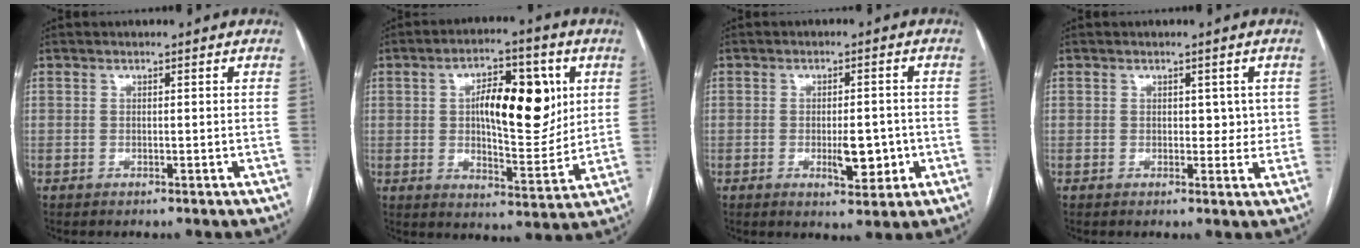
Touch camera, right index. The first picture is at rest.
{"total": 13.8, "force": [3.2, 5.2, 12.4], "torque": [-0.189, 0.017, 0.053]}
{"total": 5.5, "force": [-1.4, 2.0, 5.0], "torque": [-0.072, -0.002, -0.013]}
{"total": 2.9, "force": [0.6, 2.0, 2.0], "torque": [-0.014, 0.002, 0.006]}